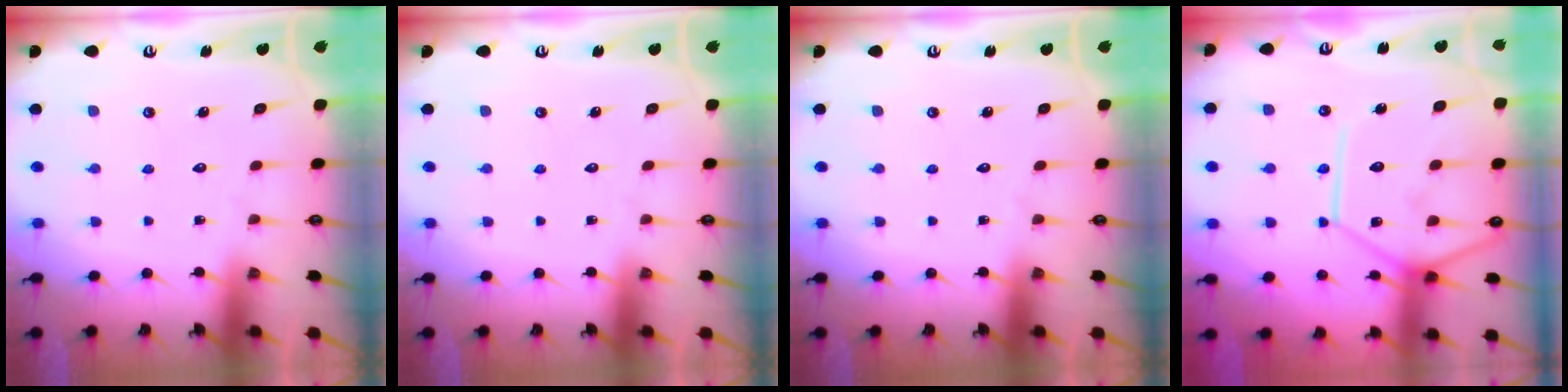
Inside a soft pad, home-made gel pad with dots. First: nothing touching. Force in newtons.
{"total": 0.0}
{"total": 0.0}
{"total": 15.7, "press": 15.5, "slide": 2.0}